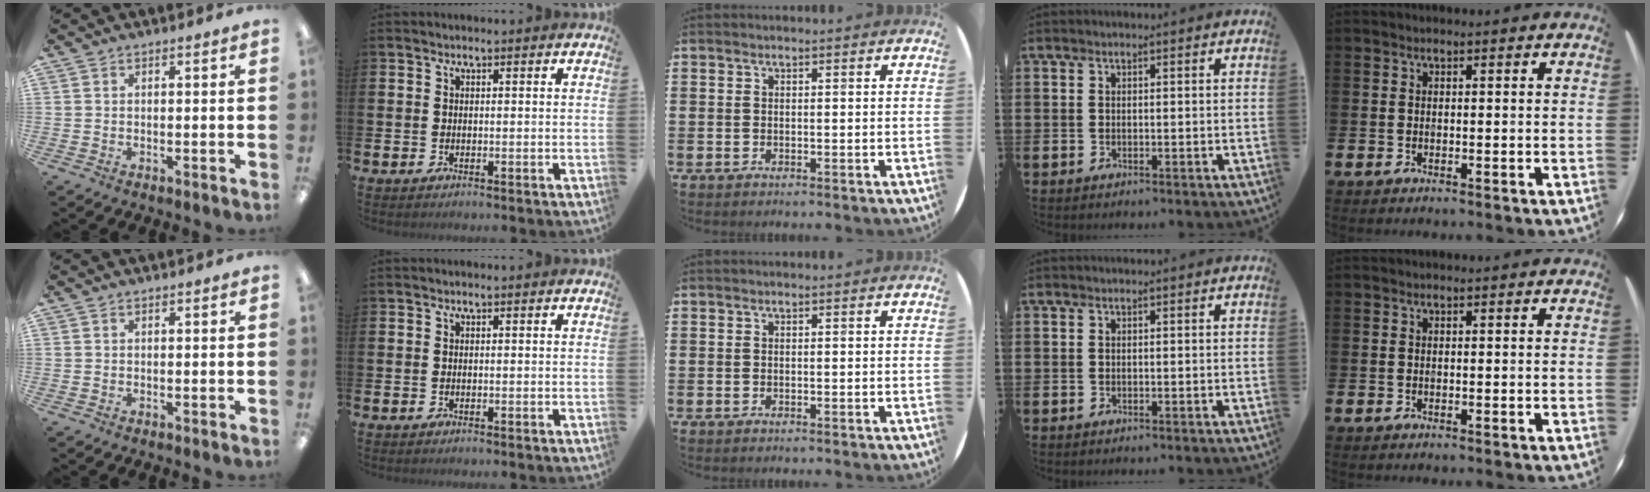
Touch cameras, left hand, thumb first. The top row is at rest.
{}